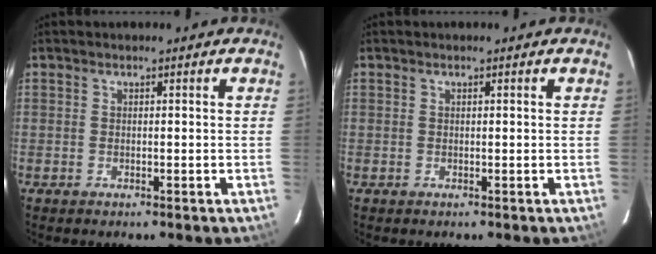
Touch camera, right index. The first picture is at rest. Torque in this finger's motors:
{"motor_torque": [-0.04, 0.00, 0.03, 0.01]}